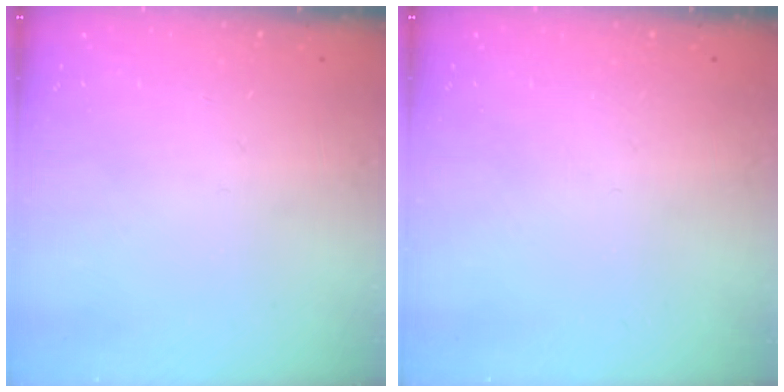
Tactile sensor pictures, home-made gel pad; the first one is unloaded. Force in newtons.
{"total": 0.0}